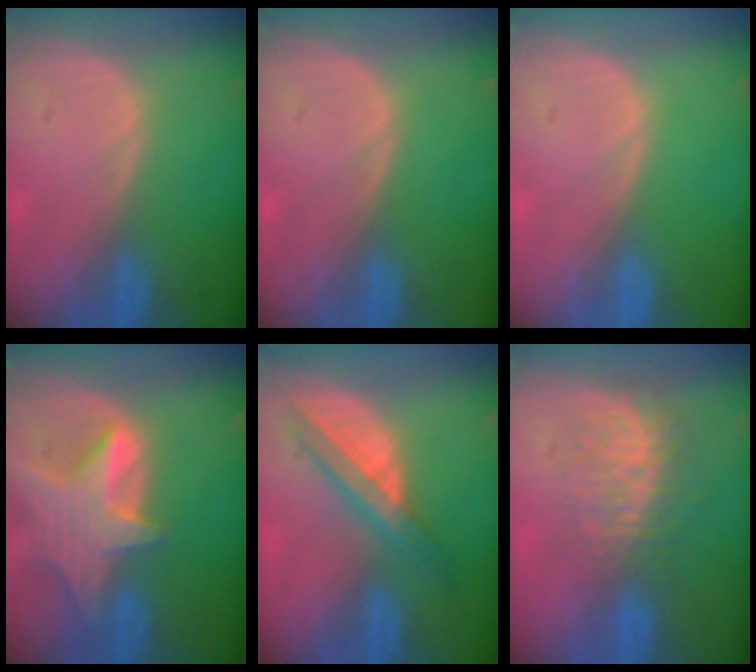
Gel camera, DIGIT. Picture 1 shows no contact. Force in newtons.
{"total": 0.0}
{"total": 0.0}
{"total": 8.4, "press": 7.5, "slide": 3.7}
{"total": 5.8, "press": 5.7, "slide": 1.4}
{"total": 8.3, "press": 7.2, "slide": 4.0}